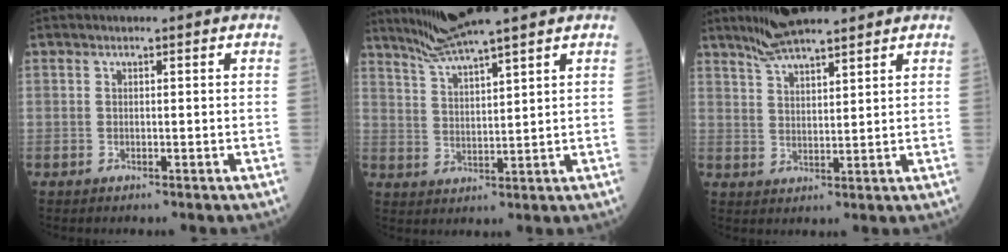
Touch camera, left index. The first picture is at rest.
{"total": 6.9, "force": [6.1, -1.2, 3.1], "torque": [-0.071, 0.001, 0.123]}
{"total": 7.3, "force": [6.3, 0.9, 3.7], "torque": [-0.073, 0.020, 0.117]}